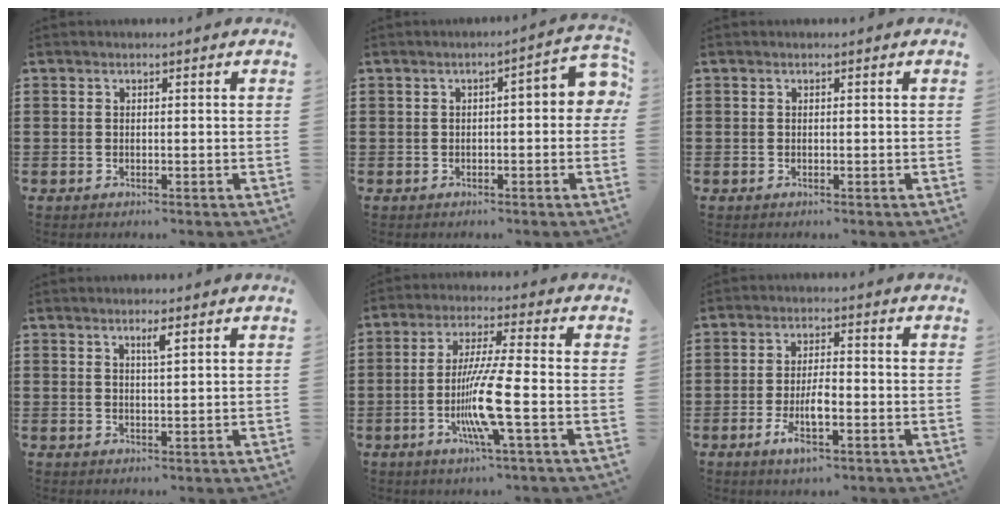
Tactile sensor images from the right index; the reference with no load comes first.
{"total": 3.7, "force": [-0.3, 1.2, 3.5], "torque": [-0.056, 0.002, -0.010]}
{"total": 0.0}
{"total": 2.0, "force": [1.1, 0.2, 1.6], "torque": [-0.026, -0.001, 0.016]}
{"total": 9.4, "force": [-2.8, 0.1, 9.0], "torque": [-0.186, -0.022, -0.059]}
{"total": 5.8, "force": [-2.1, 1.6, 5.2], "torque": [-0.107, -0.004, -0.042]}